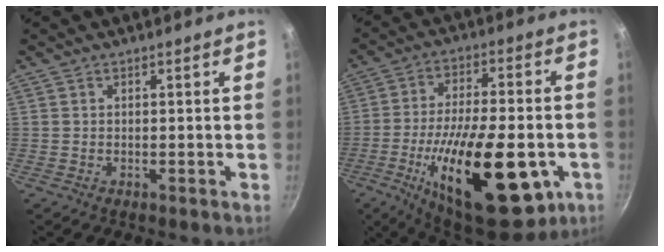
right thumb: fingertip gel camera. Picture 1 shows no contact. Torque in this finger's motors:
{"motor_torque": [2.73, 2.28, 2.38, -0.39, 0.70]}